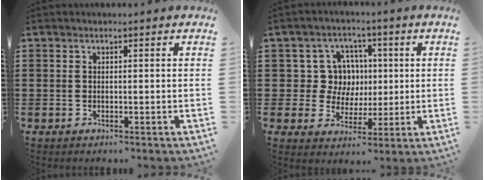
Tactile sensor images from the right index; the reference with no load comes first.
{"total": 8.5, "force": [1.1, 7.8, 3.2], "torque": [-0.079, 0.018, 0.024]}